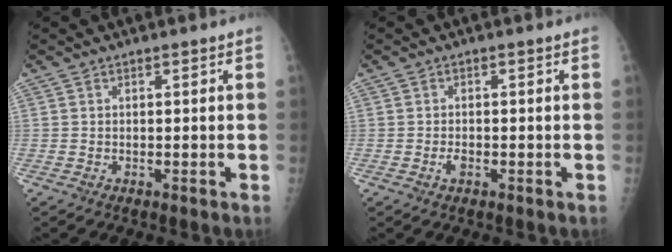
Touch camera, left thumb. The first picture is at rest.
{"total": 1.6, "force": [-0.7, 0.9, 1.2], "torque": [-0.021, 0.002, -0.013]}